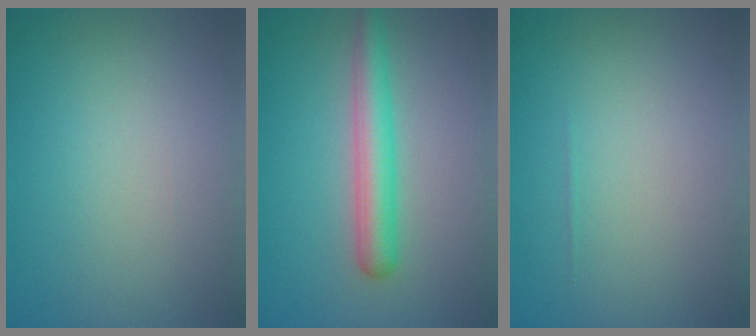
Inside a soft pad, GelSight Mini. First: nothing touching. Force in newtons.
{"total": 3.9, "press": 3.9, "slide": 0.1}
{"total": 0.0}